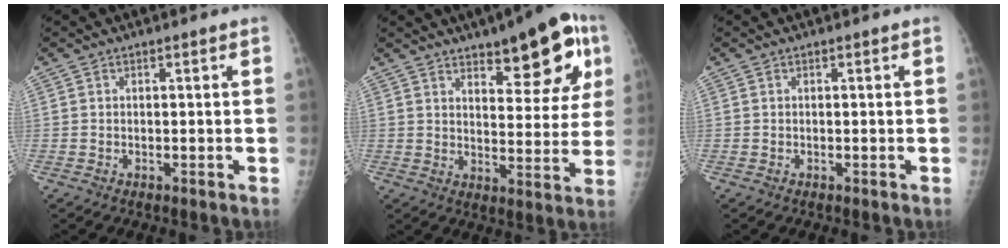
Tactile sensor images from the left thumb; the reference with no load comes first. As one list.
[{"total": 16.0, "force": [8.5, 5.8, 12.3], "torque": [-0.119, -0.028, 0.118]}, {"total": 0.0}]